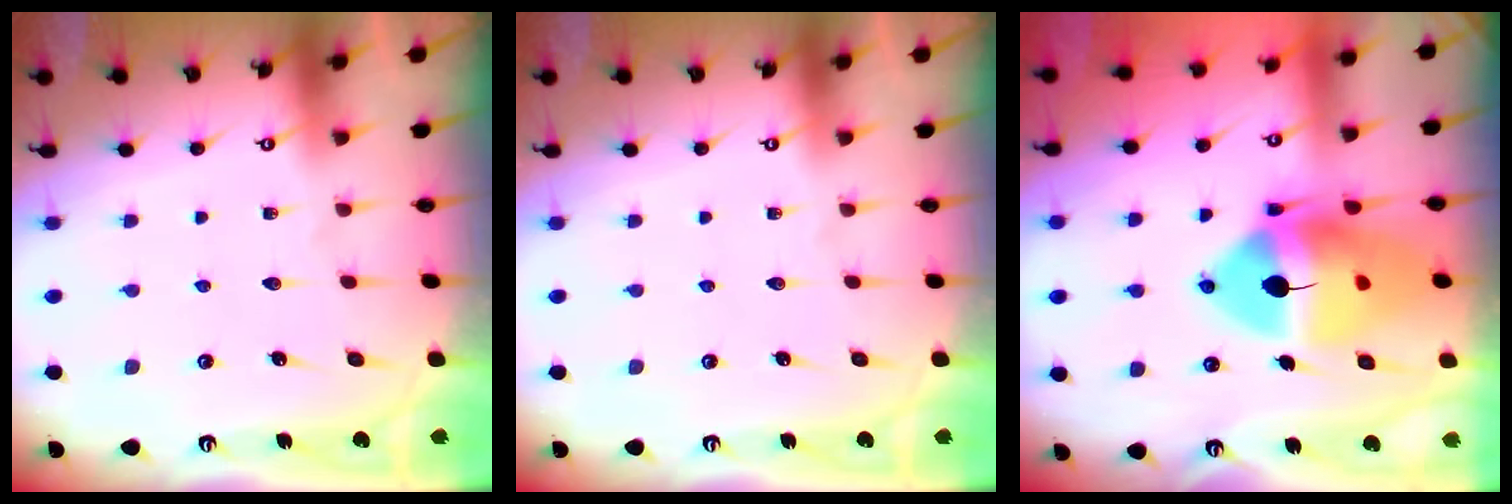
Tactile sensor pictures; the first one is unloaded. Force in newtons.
{"total": 0.0}
{"total": 19.6, "press": 19.5, "slide": 2.7}